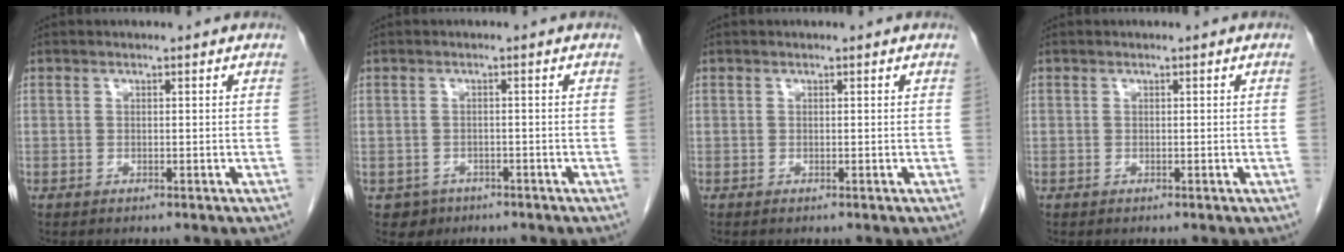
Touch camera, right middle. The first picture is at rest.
{"total": 2.6, "force": [-1.5, 2.1, 0.0], "torque": [-0.001, 0.009, -0.022]}
{"total": 0.0}
{"total": 0.0}